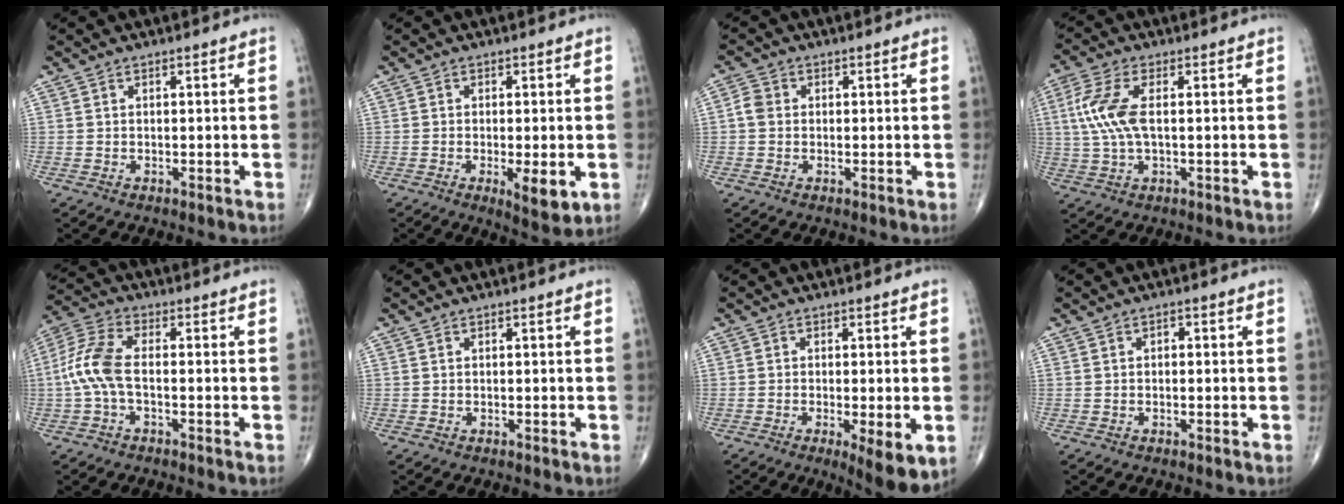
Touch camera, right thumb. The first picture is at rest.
{"total": 6.4, "force": [-1.7, 1.9, 5.8], "torque": [-0.090, -0.017, -0.023]}
{"total": 2.6, "force": [0.0, 2.2, 1.3], "torque": [-0.020, 0.007, -0.007]}
{"total": 8.7, "force": [1.0, 3.7, 7.8], "torque": [-0.196, 0.010, 0.020]}
{"total": 8.0, "force": [-1.2, 3.6, 7.1], "torque": [-0.172, 0.024, -0.033]}
{"total": 0.0}
{"total": 7.9, "force": [-2.4, 2.1, 7.2], "torque": [-0.106, -0.019, -0.035]}
{"total": 0.8, "force": [-0.1, 0.6, 0.5], "torque": [0.000, 0.003, -0.006]}